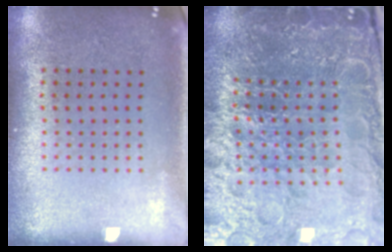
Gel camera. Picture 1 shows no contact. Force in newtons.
{"total": 6.1, "press": 5.4, "slide": 2.8}